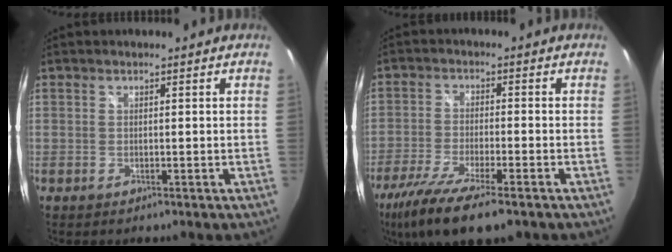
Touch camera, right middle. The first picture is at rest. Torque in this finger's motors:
{"motor_torque": [0.53, -0.50, 0.19, 0.10]}